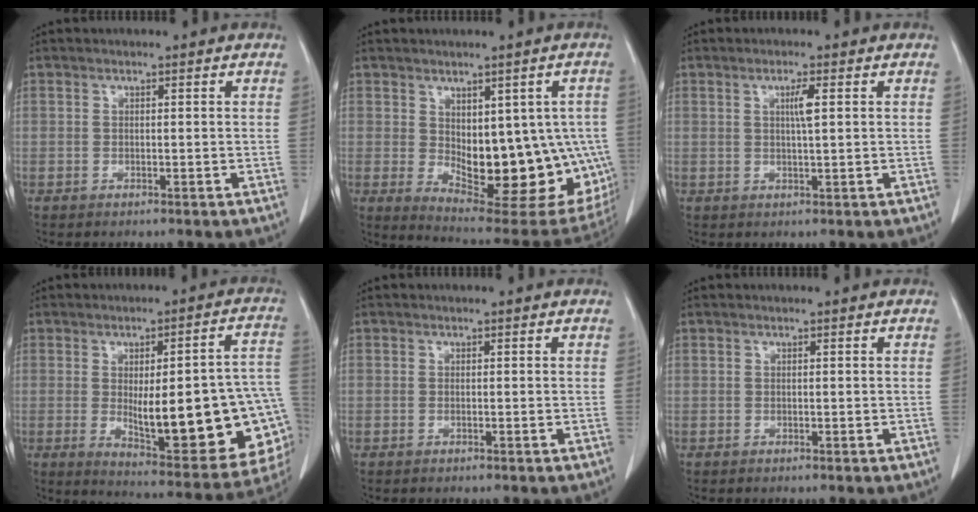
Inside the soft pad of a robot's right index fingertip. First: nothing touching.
{"total": 18.9, "force": [-2.2, 8.7, 16.6], "torque": [-0.165, 0.000, 0.000]}
{"total": 2.5, "force": [0.7, -0.1, 2.4], "torque": [-0.044, -0.001, 0.011]}
{"total": 25.4, "force": [-3.3, 6.1, 24.5], "torque": [-0.237, 0.009, -0.021]}
{"total": 0.0}
{"total": 0.0}